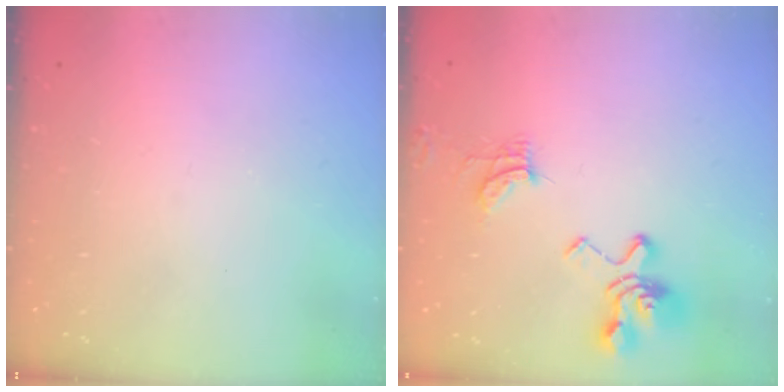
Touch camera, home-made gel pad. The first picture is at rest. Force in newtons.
{"total": 9.4, "press": 9.3, "slide": 1.0}